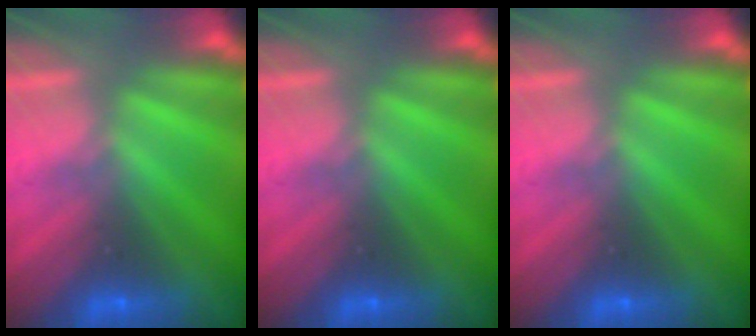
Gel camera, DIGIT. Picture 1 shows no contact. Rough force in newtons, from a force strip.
{"total": 0.0}
{"total": 0.0}